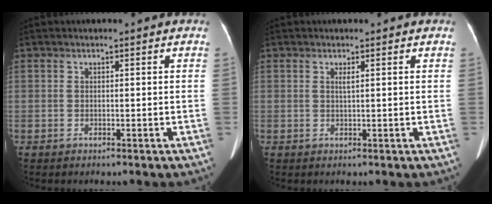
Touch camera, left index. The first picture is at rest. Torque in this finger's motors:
{"motor_torque": [0.18, -0.08, 0.11, 0.03]}